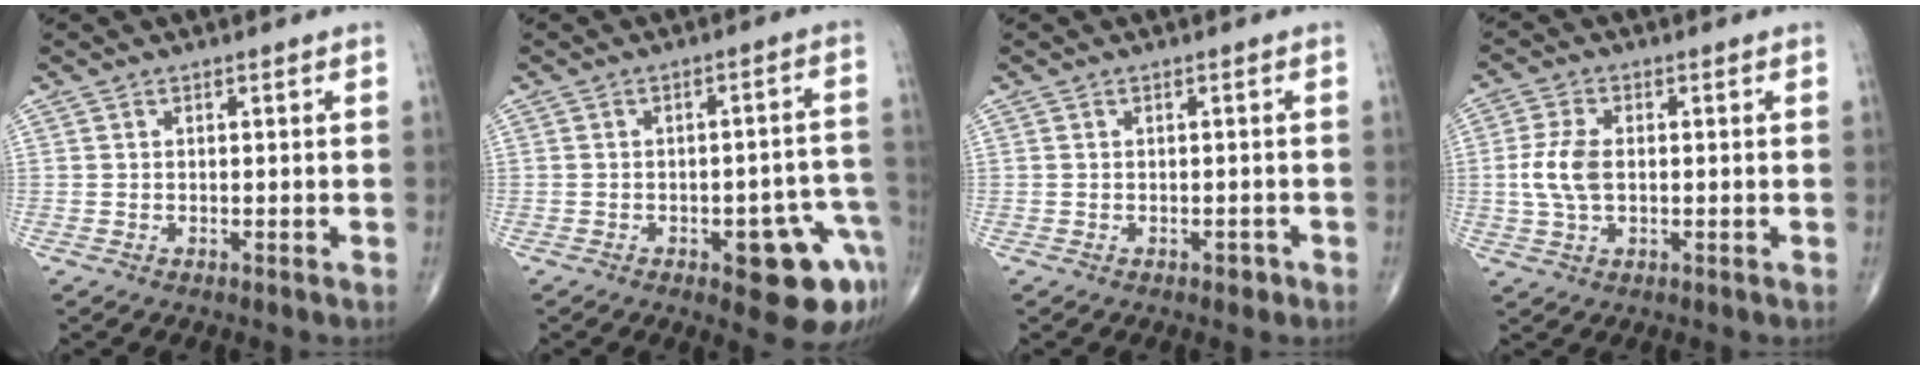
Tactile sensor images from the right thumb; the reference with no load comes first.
{"total": 12.2, "force": [-5.3, 4.5, 10.0], "torque": [-0.083, 0.035, -0.055]}
{"total": 1.2, "force": [-0.6, 0.8, 0.6], "torque": [-0.004, 0.004, -0.008]}
{"total": 6.5, "force": [0.0, 3.7, 5.3], "torque": [-0.122, 0.004, -0.002]}